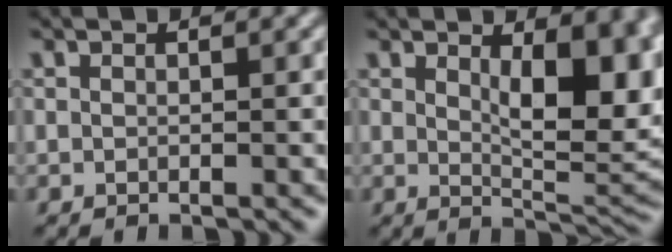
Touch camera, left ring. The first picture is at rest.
{"total": 9.1, "force": [1.9, 3.9, 7.9], "torque": [-0.103, -0.003, 0.035]}